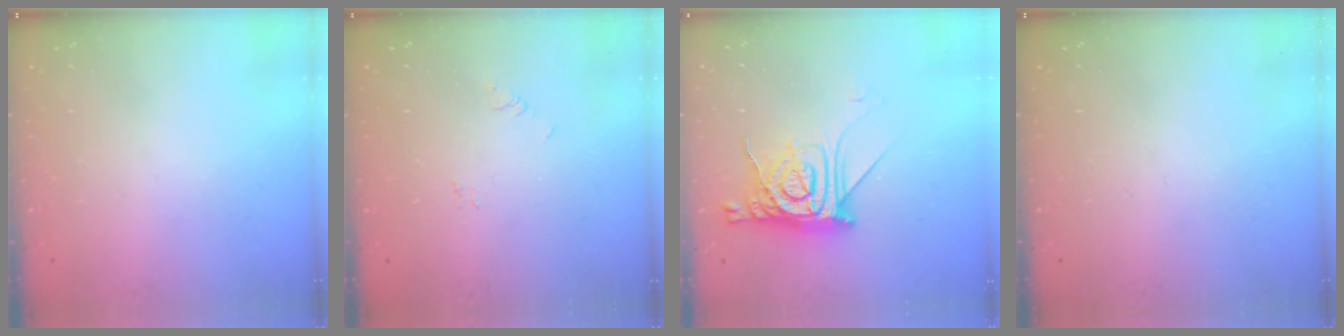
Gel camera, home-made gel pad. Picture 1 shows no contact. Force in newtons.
{"total": 2.9, "press": 2.9, "slide": 0.3}
{"total": 14.5, "press": 14.4, "slide": 1.5}
{"total": 0.0}